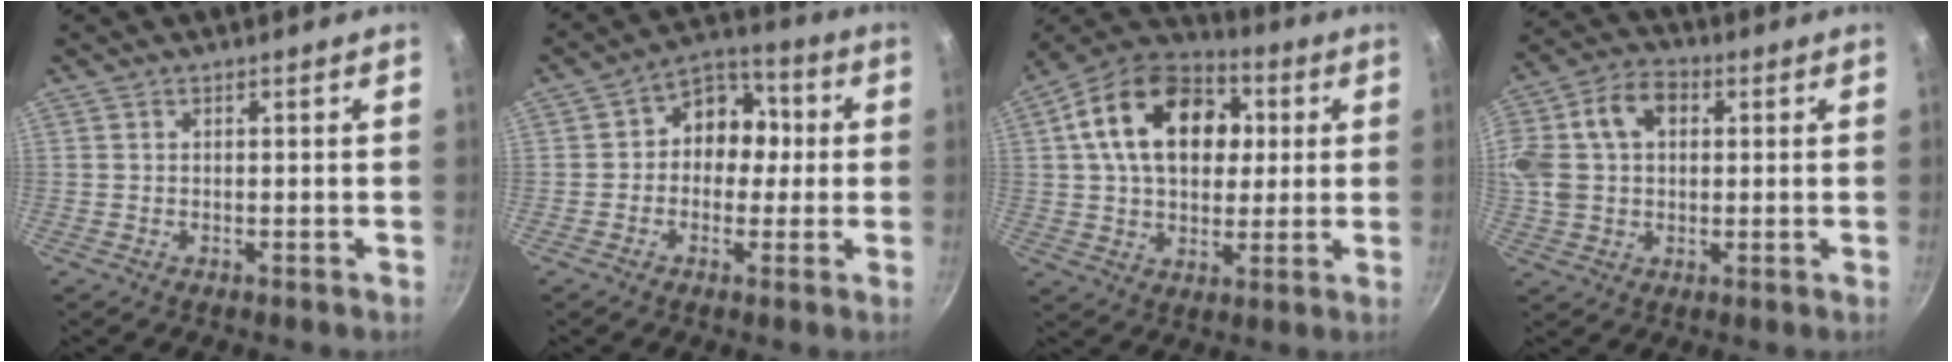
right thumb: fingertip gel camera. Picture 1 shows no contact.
{"total": 9.7, "force": [0.3, 8.0, 5.5], "torque": [-0.019, 0.026, -0.016]}
{"total": 21.2, "force": [4.7, 14.6, 14.6], "torque": [-0.214, 0.019, 0.064]}
{"total": 19.8, "force": [4.4, 14.8, 12.3], "torque": [-0.264, 0.041, 0.069]}